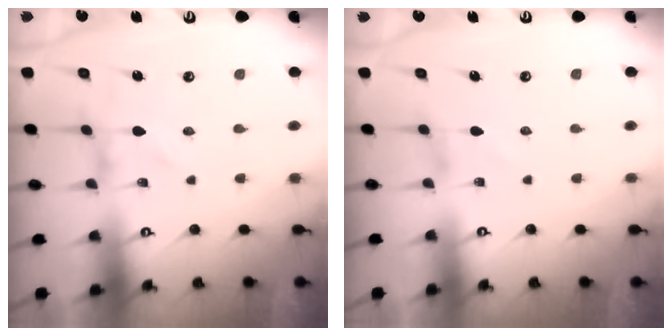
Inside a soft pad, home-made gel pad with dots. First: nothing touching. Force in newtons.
{"total": 0.8, "press": 0.8, "slide": 0.3}